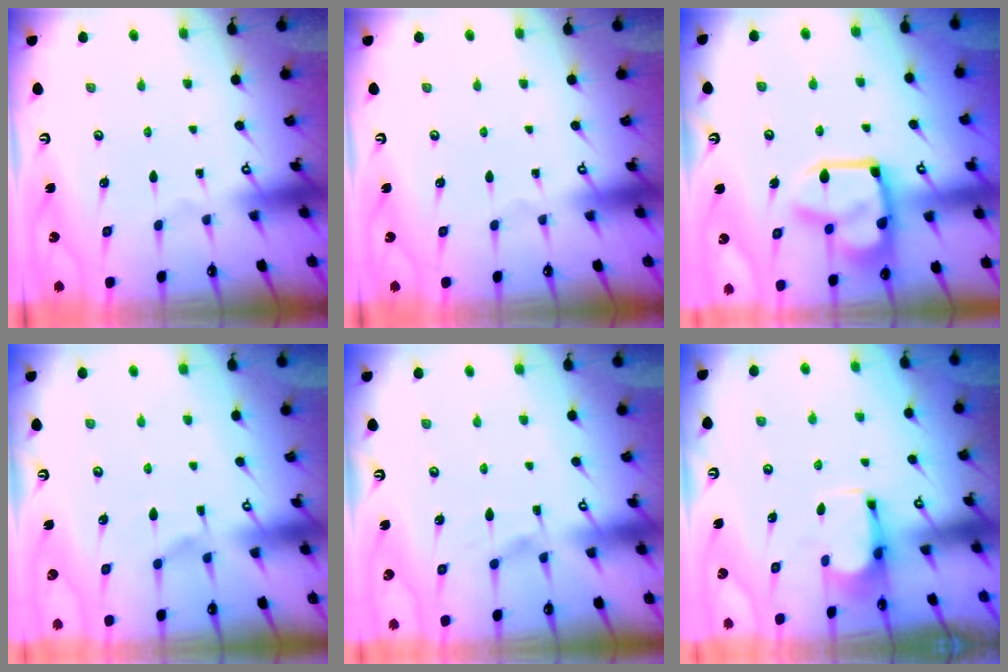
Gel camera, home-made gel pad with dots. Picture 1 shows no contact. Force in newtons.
{"total": 0.0}
{"total": 14.4, "press": 14.3, "slide": 2.0}
{"total": 1.5, "press": 0.6, "slide": 1.4}
{"total": 1.6, "press": 1.3, "slide": 1.0}
{"total": 2.8, "press": 2.7, "slide": 0.9}